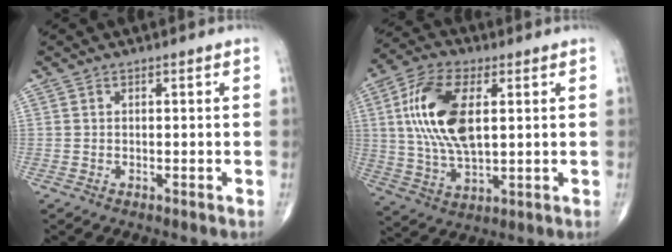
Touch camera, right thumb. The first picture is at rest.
{"total": 15.6, "force": [3.2, 7.5, 13.2], "torque": [-0.266, -0.002, 0.061]}